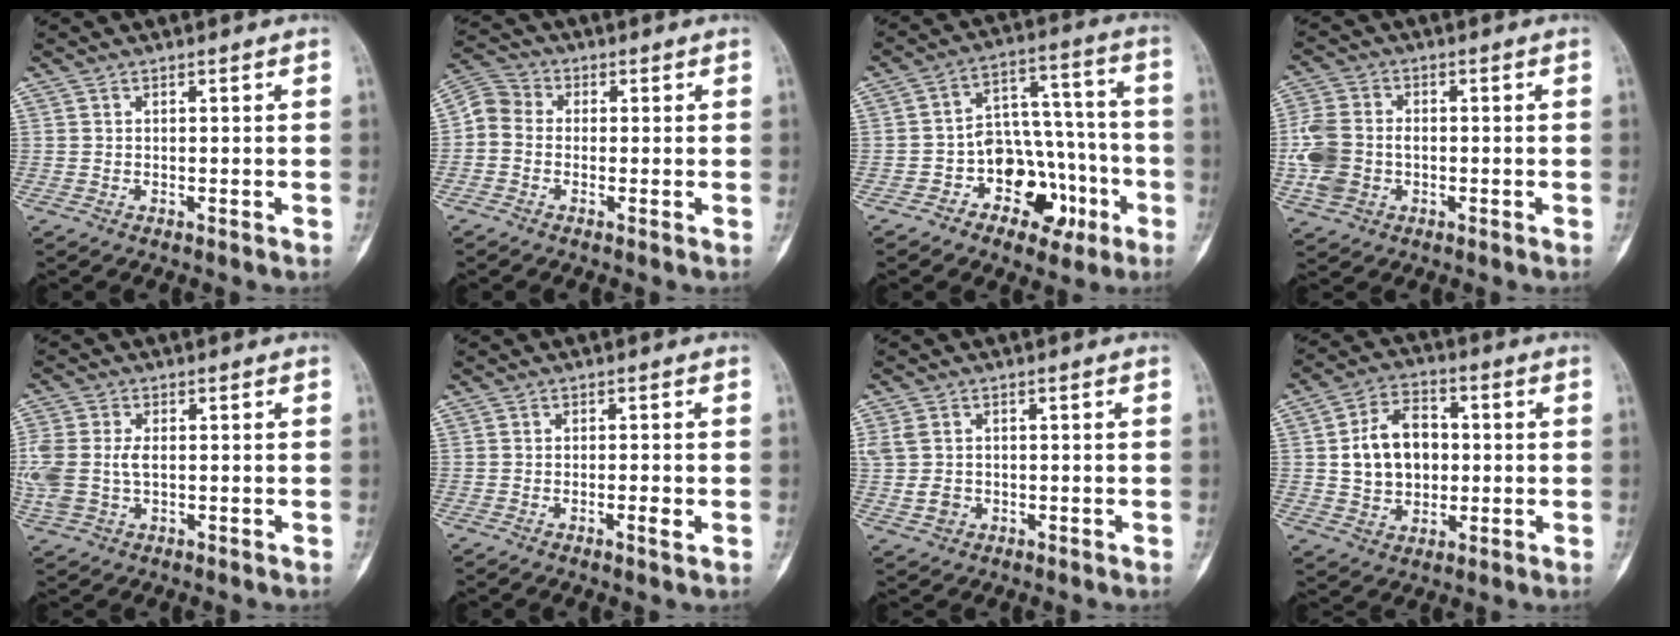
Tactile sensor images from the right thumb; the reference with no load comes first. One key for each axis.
{"total": 5.4, "fx": -0.6, "fy": 4.5, "fz": 2.9, "tx": -0.045, "ty": 0.016, "tz": -0.030}
{"total": 13.8, "fx": -5.7, "fy": 9.6, "fz": 8.1, "tx": -0.069, "ty": 0.064, "tz": -0.086}
{"total": 9.0, "fx": -1.4, "fy": 6.8, "fz": 5.6, "tx": -0.127, "ty": 0.007, "tz": -0.033}
{"total": 10.9, "fx": -0.2, "fy": 7.2, "fz": 8.1, "tx": -0.228, "ty": 0.004, "tz": 0.003}
{"total": 2.2, "fx": -0.7, "fy": 0.4, "fz": 2.0, "tx": -0.036, "ty": -0.001, "tz": -0.012}
{"total": 4.9, "fx": 0.0, "fy": 4.0, "fz": 2.8, "tx": -0.052, "ty": 0.003, "tz": 0.008}
{"total": 12.2, "fx": 0.8, "fy": 9.0, "fz": 8.1, "tx": -0.107, "ty": 0.012, "tz": 0.014}